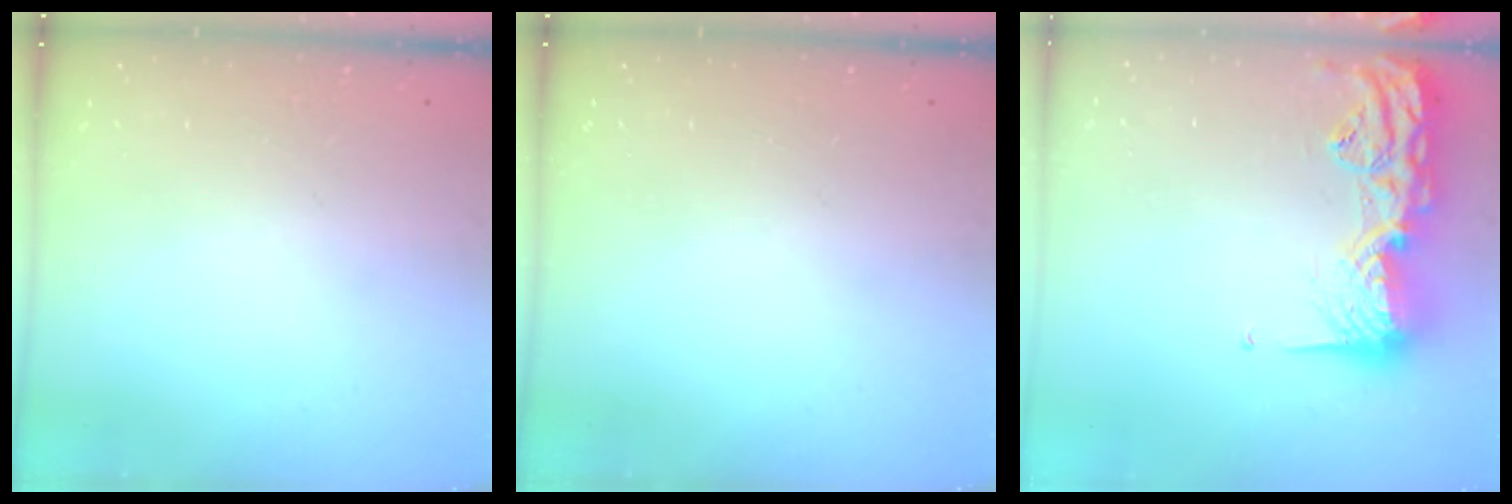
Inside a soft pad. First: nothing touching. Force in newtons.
{"total": 0.0}
{"total": 17.7, "press": 17.6, "slide": 0.9}